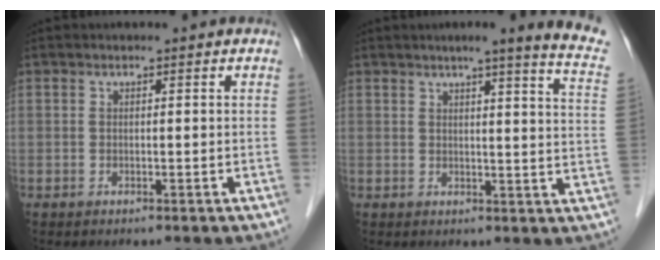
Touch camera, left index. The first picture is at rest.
{"total": 12.5, "force": [10.1, -0.3, 7.4], "torque": [-0.084, -0.033, 0.094]}